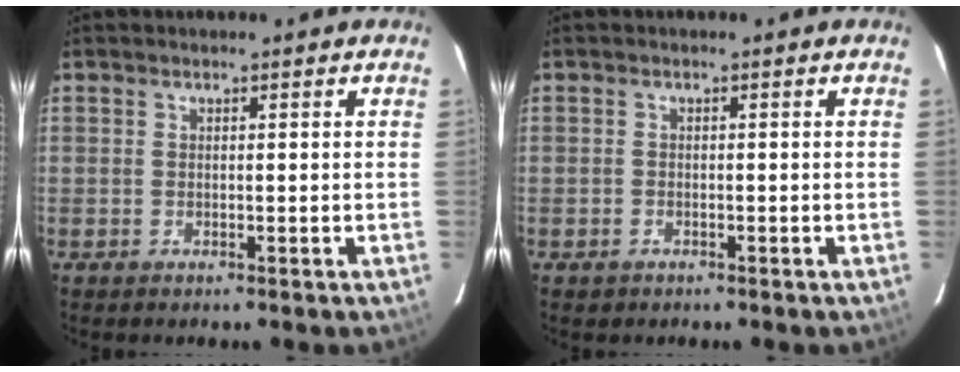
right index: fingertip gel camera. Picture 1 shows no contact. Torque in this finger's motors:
{"motor_torque": [0.18, -0.08, 0.02, 0.01]}